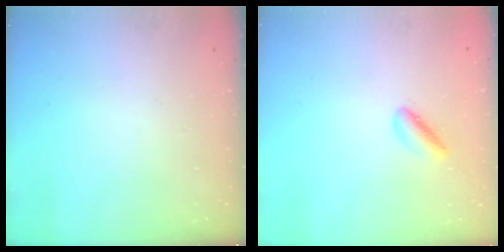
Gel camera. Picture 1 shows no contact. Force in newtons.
{"total": 2.5, "press": 2.5, "slide": 0.5}